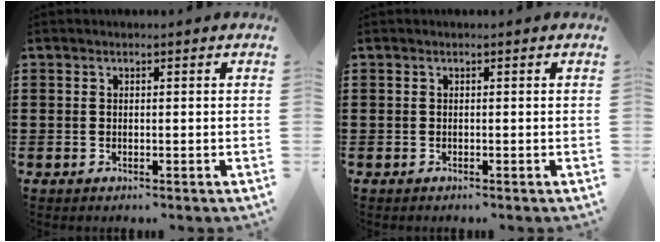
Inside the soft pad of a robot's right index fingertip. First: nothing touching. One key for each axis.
{"total": 0.0}